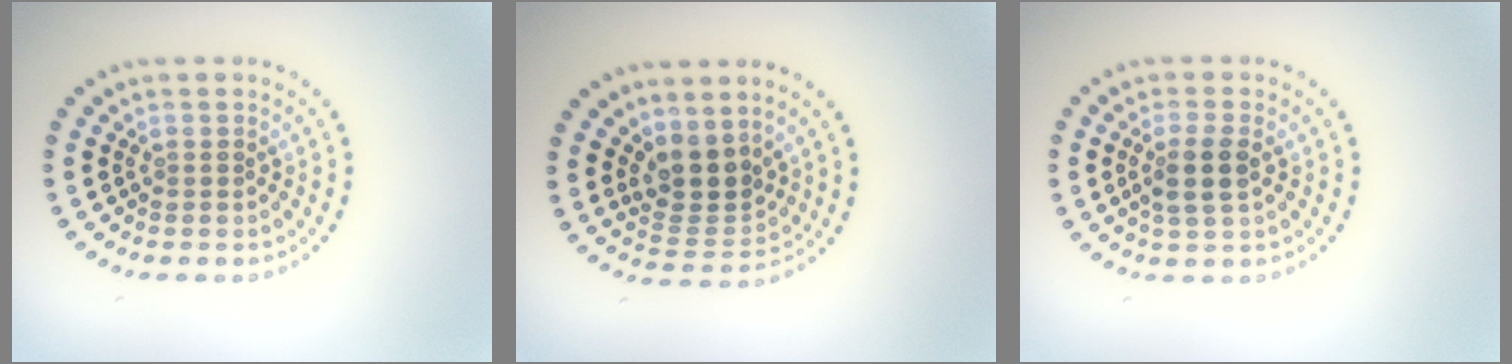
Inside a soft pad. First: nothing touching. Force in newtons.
{"total": 3.4, "press": 2.8, "slide": 2.0}
{"total": 2.7, "press": 2.5, "slide": 0.9}